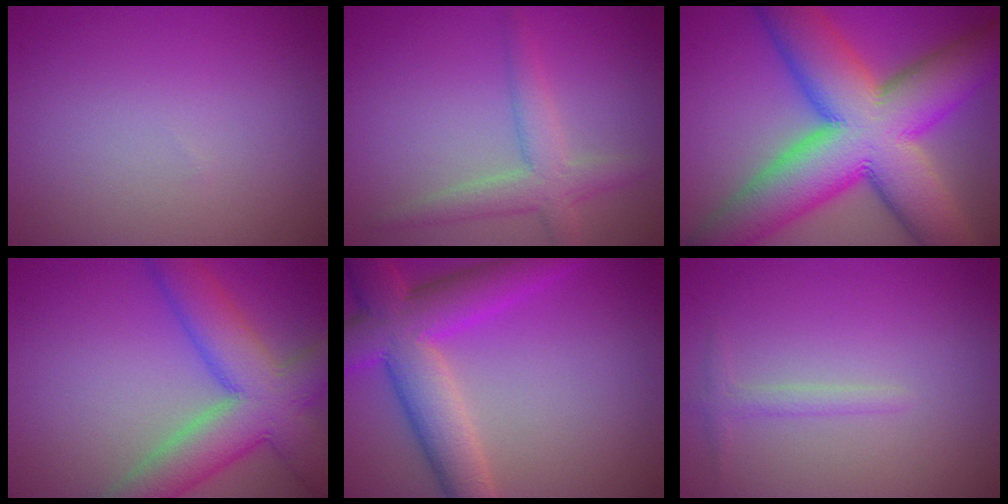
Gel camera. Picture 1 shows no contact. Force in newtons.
{"total": 3.3, "press": 3.3, "slide": 0.2}
{"total": 16.3, "press": 16.3, "slide": 0.4}
{"total": 8.5, "press": 8.5, "slide": 0.4}
{"total": 8.2, "press": 8.1, "slide": 0.6}
{"total": 1.1, "press": 1.1, "slide": 0.1}